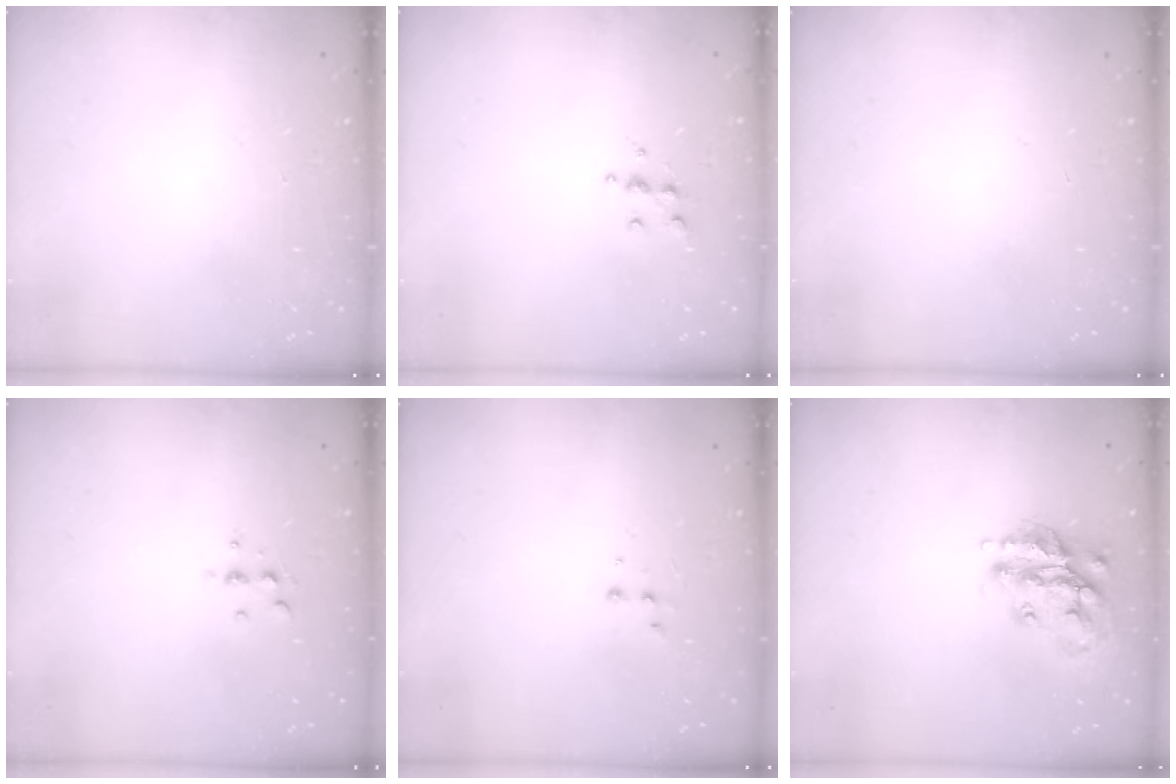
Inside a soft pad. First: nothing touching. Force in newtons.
{"total": 4.5, "press": 4.5, "slide": 0.5}
{"total": 0.0}
{"total": 3.1, "press": 3.1, "slide": 0.5}
{"total": 1.9, "press": 1.9, "slide": 0.2}
{"total": 16.1, "press": 16.0, "slide": 1.3}